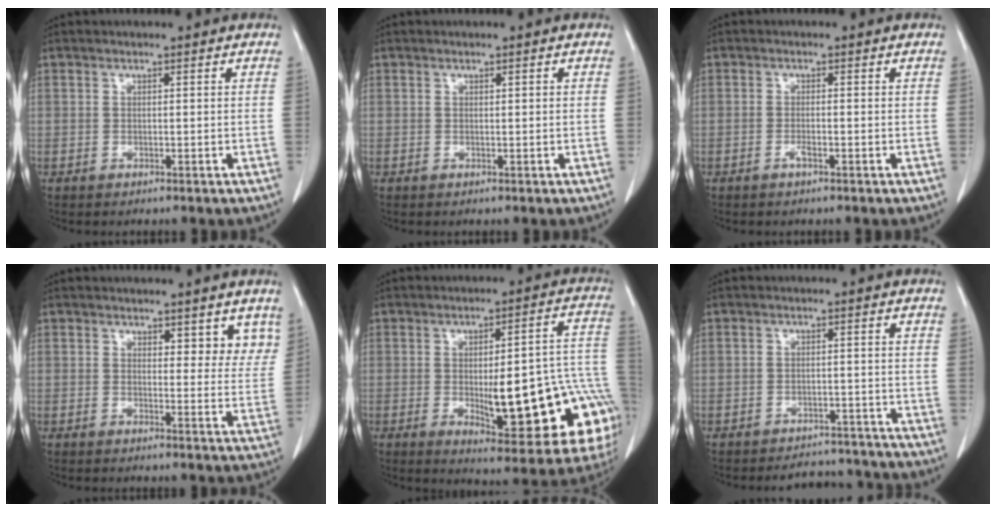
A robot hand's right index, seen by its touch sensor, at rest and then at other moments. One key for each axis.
{"total": 0.0}
{"total": 1.1, "fx": -0.7, "fy": 0.0, "fz": 0.8, "tx": -0.022, "ty": -0.001, "tz": -0.013}
{"total": 5.3, "fx": 3.8, "fy": 2.3, "fz": 2.9, "tx": -0.016, "ty": -0.013, "tz": 0.044}
{"total": 22.0, "fx": -5.0, "fy": 5.9, "fz": 20.6, "tx": -0.173, "ty": 0.027, "tz": -0.043}
{"total": 5.9, "fx": -5.6, "fy": 1.7, "fz": -0.4, "tx": 0.012, "ty": 0.011, "tz": -0.070}